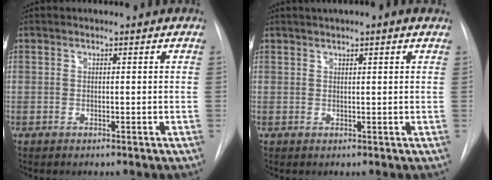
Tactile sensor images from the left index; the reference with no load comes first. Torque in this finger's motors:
{"motor_torque": [0.37, -0.72, -0.04, 0.02]}